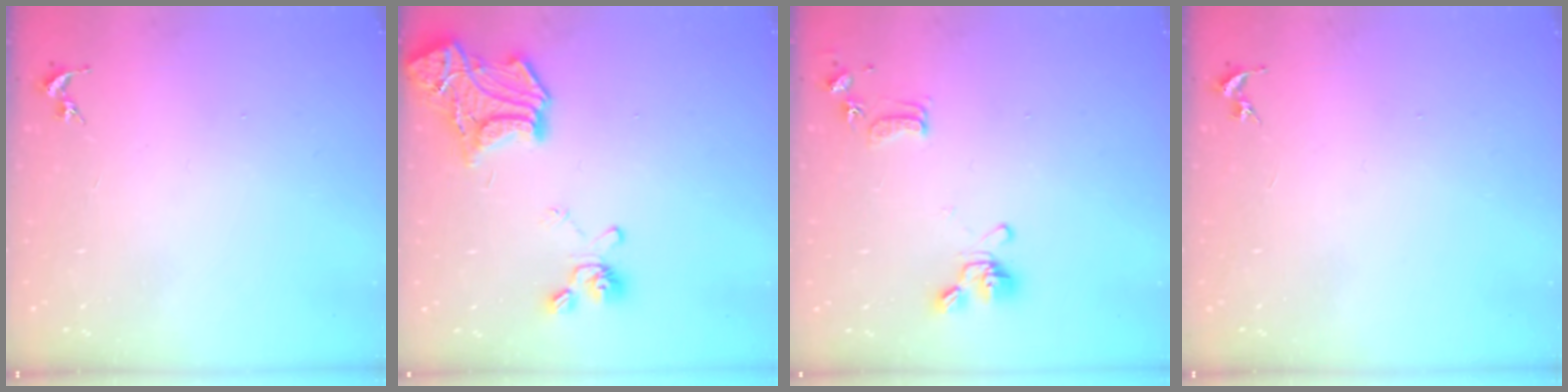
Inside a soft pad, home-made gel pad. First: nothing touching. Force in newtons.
{"total": 19.7, "press": 19.6, "slide": 1.9}
{"total": 13.7, "press": 13.6, "slide": 2.1}
{"total": 0.0}